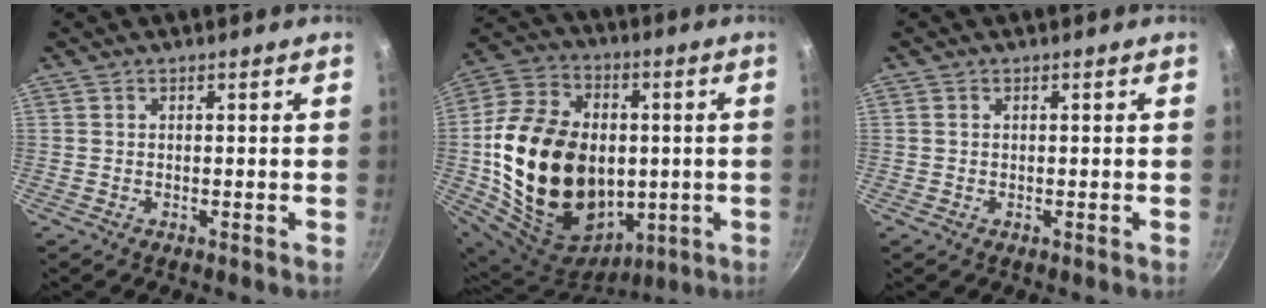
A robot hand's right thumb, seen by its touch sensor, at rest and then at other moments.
{"total": 29.2, "force": [-0.7, 20.8, 20.5], "torque": [-0.361, 0.010, 0.002]}
{"total": 0.5, "force": [0.1, 0.5, 0.3], "torque": [-0.005, 0.003, 0.000]}